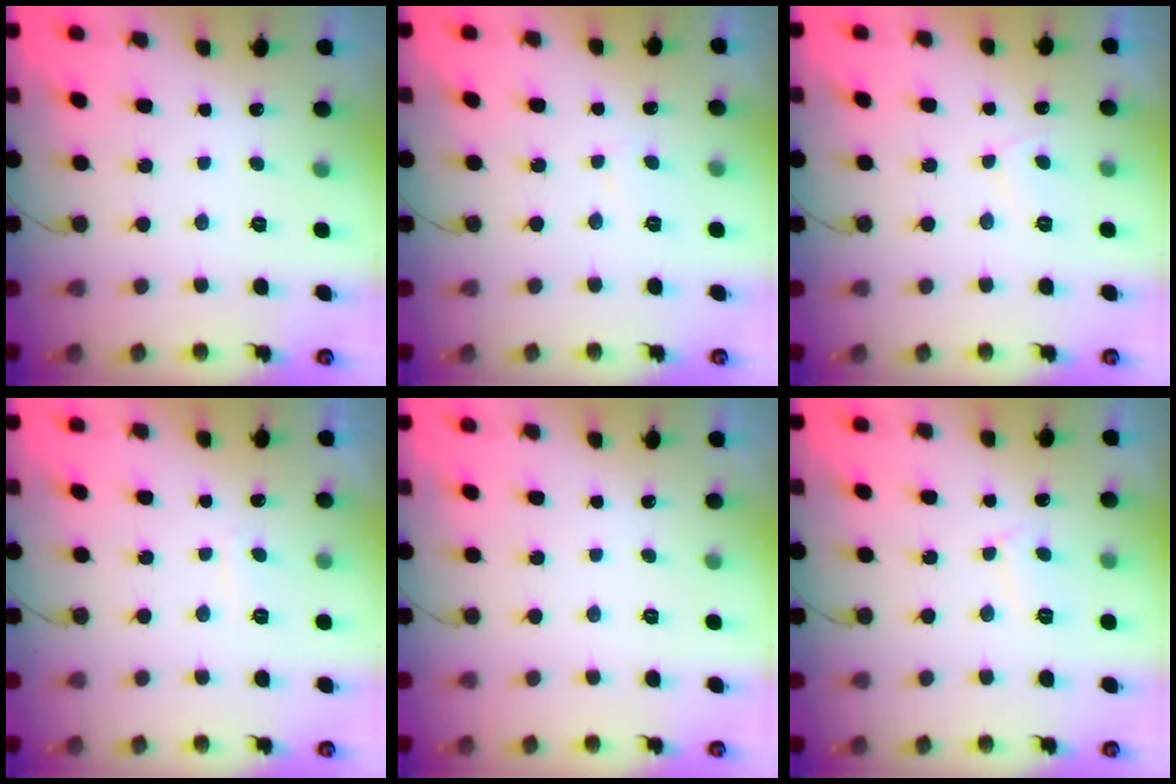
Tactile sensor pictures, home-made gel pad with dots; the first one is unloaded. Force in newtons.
{"total": 2.5, "press": 2.5, "slide": 0.3}
{"total": 4.7, "press": 4.7, "slide": 0.4}
{"total": 0.8, "press": 0.7, "slide": 0.5}
{"total": 0.0}
{"total": 4.7, "press": 4.6, "slide": 0.5}